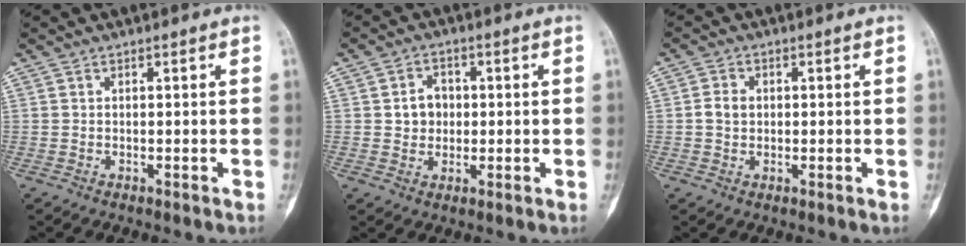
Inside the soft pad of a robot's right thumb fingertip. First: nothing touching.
{"total": 4.9, "force": [0.3, 4.2, 2.4], "torque": [-0.013, 0.006, 0.002]}
{"total": 3.0, "force": [0.1, 2.5, 1.6], "torque": [-0.024, 0.007, 0.000]}